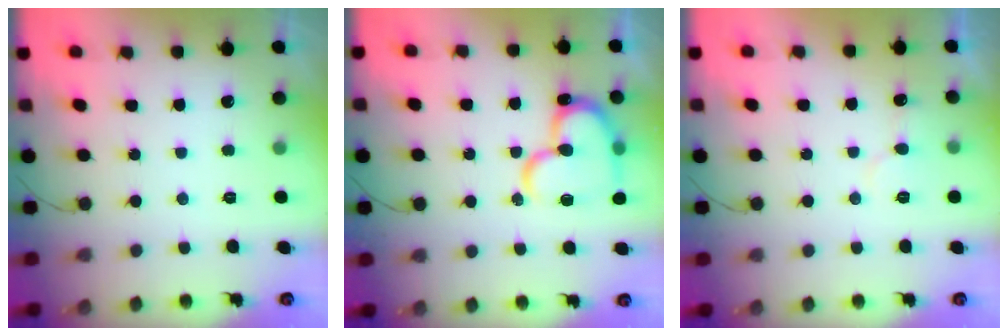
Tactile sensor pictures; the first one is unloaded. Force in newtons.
{"total": 18.1, "press": 18.1, "slide": 1.8}
{"total": 6.0, "press": 6.0, "slide": 0.2}